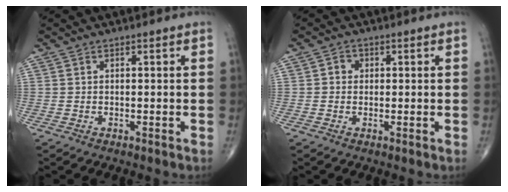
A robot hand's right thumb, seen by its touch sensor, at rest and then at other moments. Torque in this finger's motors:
{"motor_torque": [-0.19, 0.11, 0.07, -0.06, 0.00]}